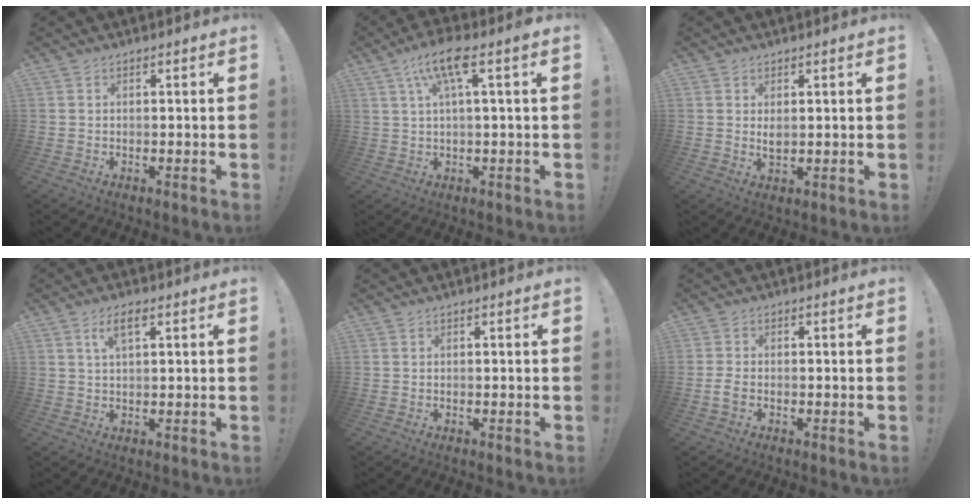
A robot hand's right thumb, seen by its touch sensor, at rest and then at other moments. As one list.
[{"total": 9.5, "force": [3.0, 1.8, 8.9], "torque": [-0.146, -0.005, 0.047]}, {"total": 2.6, "force": [1.1, 1.1, 2.0], "torque": [-0.025, -0.009, 0.016]}, {"total": 3.0, "force": [1.2, 1.6, 2.3], "torque": [-0.035, 0.002, 0.017]}, {"total": 0.0}, {"total": 2.8, "force": [-1.1, 1.5, 2.1], "torque": [-0.045, 0.008, -0.018]}]